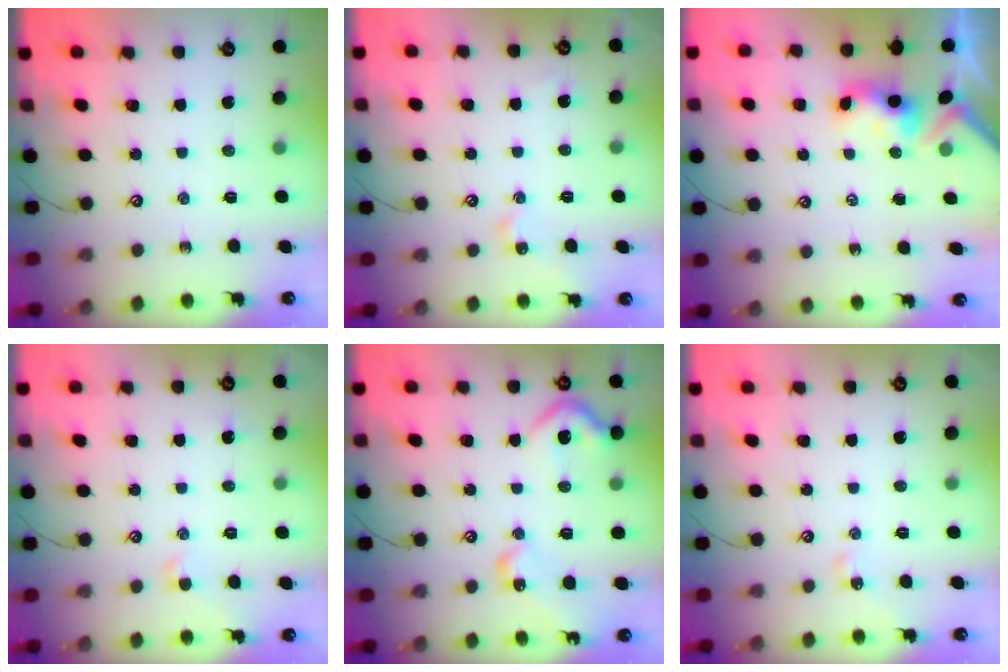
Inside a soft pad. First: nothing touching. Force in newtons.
{"total": 2.3, "press": 2.3, "slide": 0.2}
{"total": 3.0, "press": 2.9, "slide": 0.6}
{"total": 1.1, "press": 1.1, "slide": 0.4}
{"total": 11.6, "press": 11.5, "slide": 1.2}
{"total": 2.2, "press": 2.1, "slide": 0.5}